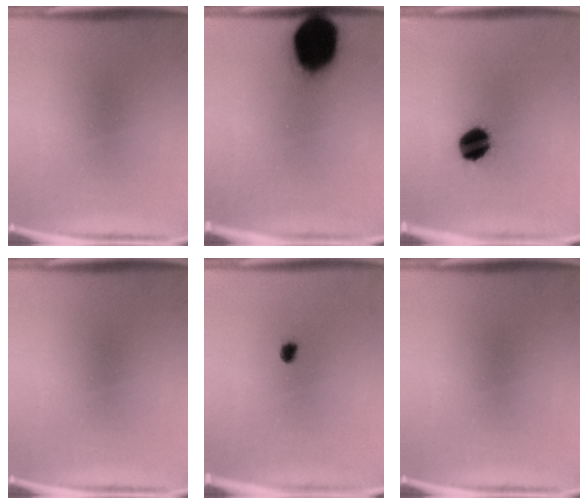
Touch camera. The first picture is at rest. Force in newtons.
{"total": 19.5}
{"total": 9.8}
{"total": 0.0}
{"total": 1.7}
{"total": 0.0}